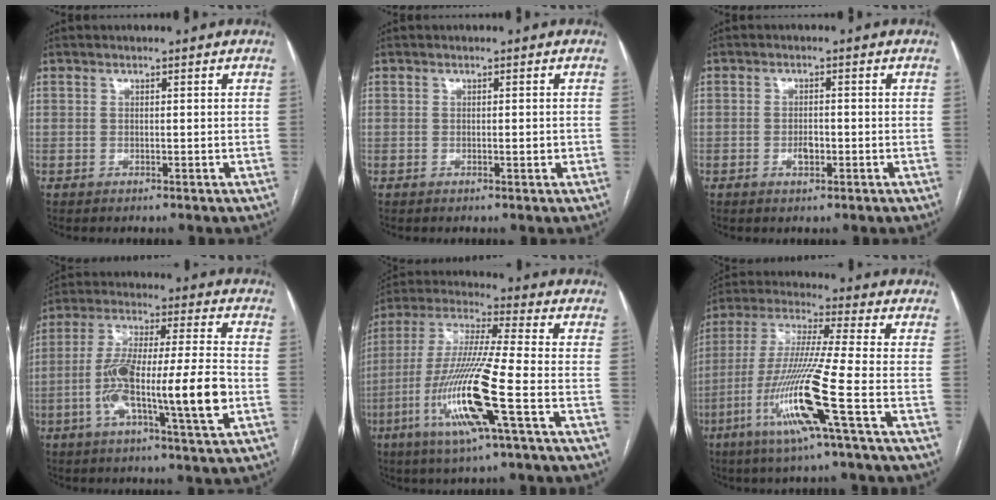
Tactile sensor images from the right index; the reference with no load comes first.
{"total": 0.9, "force": [-0.1, 0.3, 0.8], "torque": [-0.011, 0.000, -0.001]}
{"total": 2.2, "force": [-0.8, 1.1, 1.8], "torque": [-0.031, 0.003, -0.010]}
{"total": 16.2, "force": [-3.9, 1.3, 15.7], "torque": [-0.285, 0.005, -0.070]}
{"total": 16.2, "force": [-5.7, -0.1, 15.1], "torque": [-0.315, -0.018, -0.112]}
{"total": 14.9, "force": [-5.9, -1.5, 13.6], "torque": [-0.281, -0.023, -0.117]}